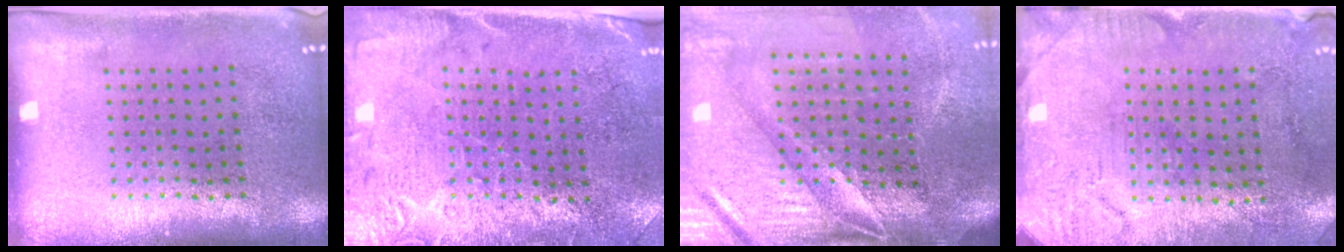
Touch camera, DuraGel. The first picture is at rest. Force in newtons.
{"total": 2.7, "press": 2.4, "slide": 1.2}
{"total": 4.6, "press": 3.9, "slide": 2.4}
{"total": 3.2, "press": 2.6, "slide": 1.8}